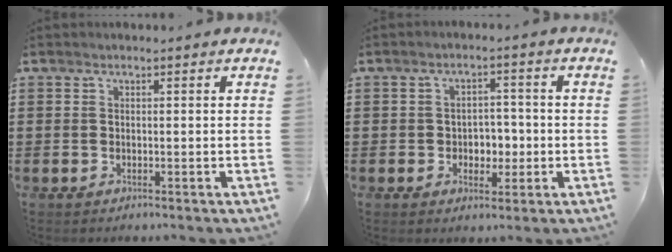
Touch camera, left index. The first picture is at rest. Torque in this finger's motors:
{"motor_torque": [0.31, 0.30, 0.28, 0.05]}